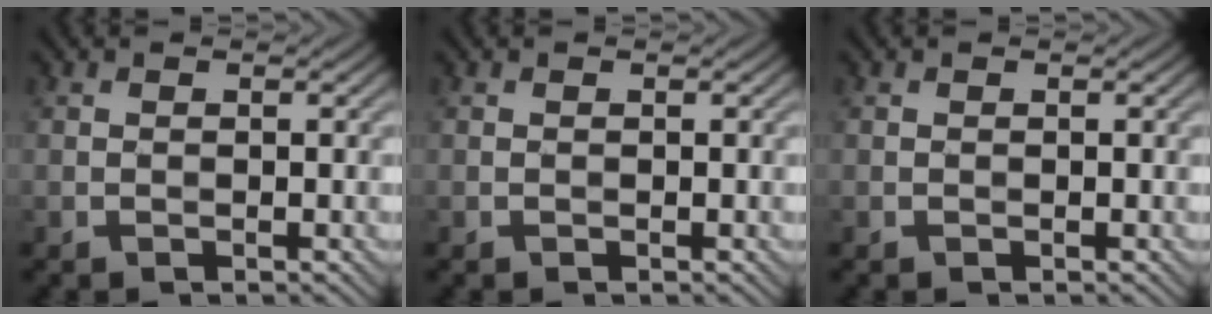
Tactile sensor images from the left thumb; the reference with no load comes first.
{"total": 0.0}
{"total": 0.0}